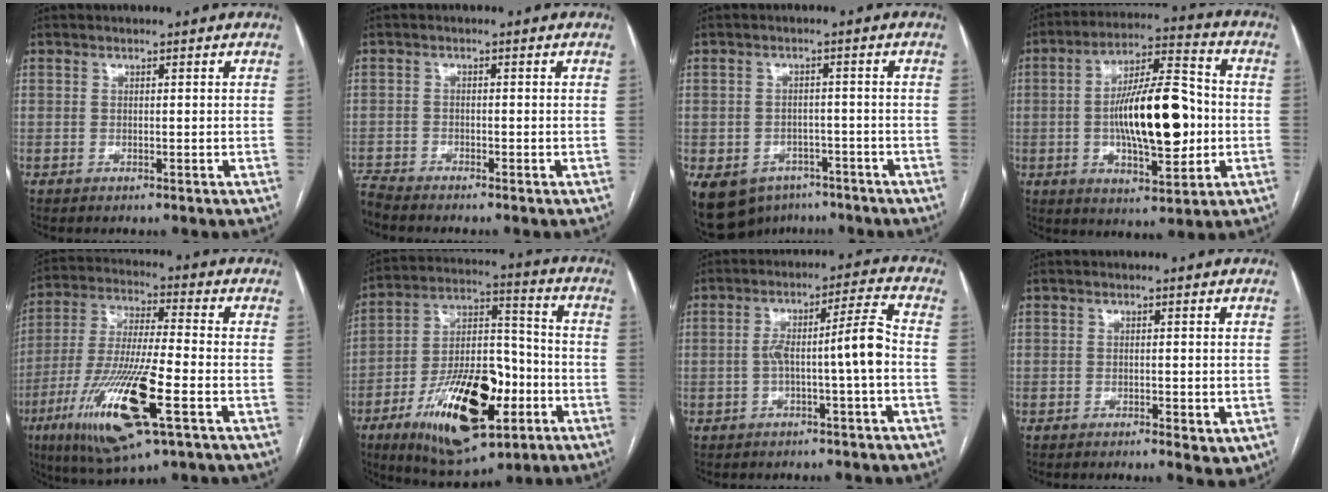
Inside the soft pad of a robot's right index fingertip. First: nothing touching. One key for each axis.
{"total": 2.3, "fx": -2.3, "fy": -0.1, "fz": 0.1, "tx": -0.004, "ty": -0.013, "tz": -0.045}
{"total": 13.3, "fx": -8.0, "fy": 9.6, "fz": 4.7, "tx": -0.117, "ty": -0.002, "tz": -0.100}
{"total": 16.8, "fx": -1.3, "fy": 5.1, "fz": 15.9, "tx": -0.274, "ty": 0.016, "tz": -0.018}
{"total": 18.1, "fx": -7.1, "fy": 2.1, "fz": 16.5, "tx": -0.345, "ty": -0.034, "tz": -0.128}
{"total": 21.2, "fx": -8.6, "fy": 8.3, "fz": 17.5, "tx": -0.323, "ty": 0.000, "tz": -0.135}
{"total": 7.4, "fx": -1.7, "fy": -0.5, "fz": 7.1, "tx": -0.119, "ty": 0.026, "tz": -0.021}
{"total": 2.9, "fx": -1.0, "fy": 0.9, "fz": 2.5, "tx": -0.033, "ty": -0.003, "tz": -0.010}